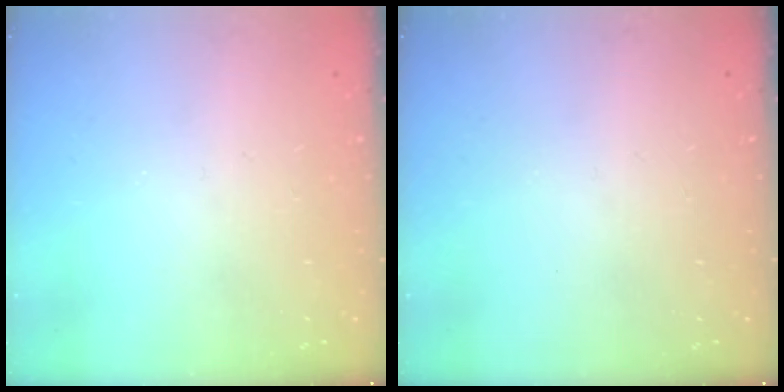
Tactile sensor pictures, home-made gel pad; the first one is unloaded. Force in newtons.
{"total": 0.0}